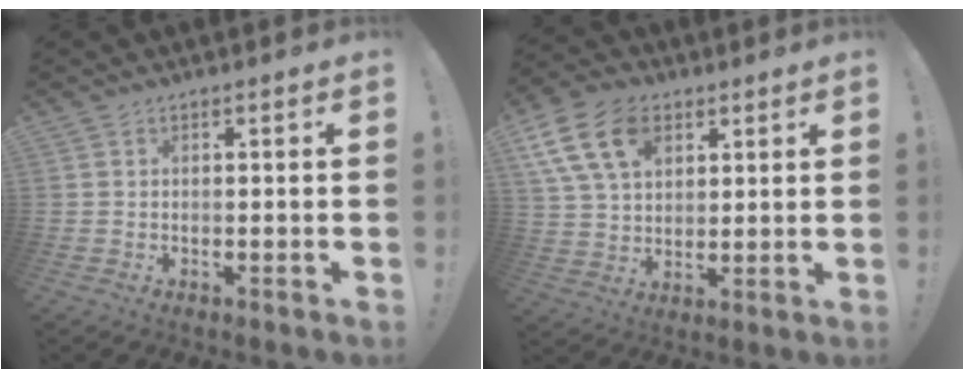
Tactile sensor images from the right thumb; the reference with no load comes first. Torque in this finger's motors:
{"motor_torque": [0.31, 1.61, 0.15, 0.15, 0.13]}